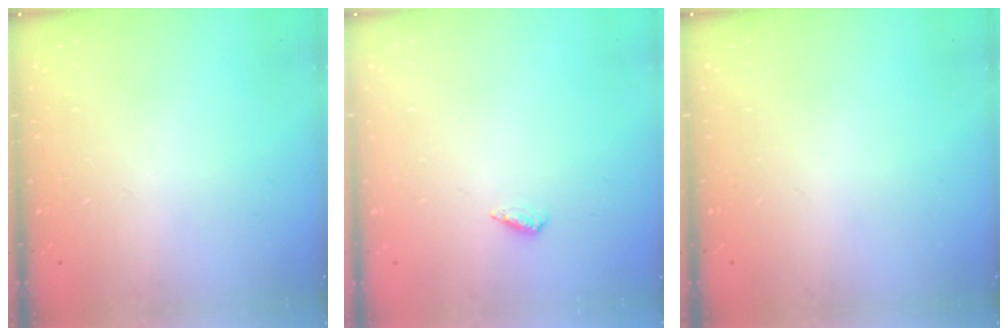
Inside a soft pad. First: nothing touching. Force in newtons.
{"total": 2.6, "press": 2.2, "slide": 1.3}
{"total": 0.0}